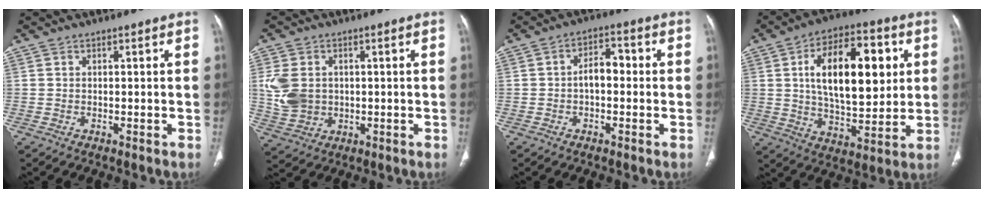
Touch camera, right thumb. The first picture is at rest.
{"total": 8.4, "force": [0.9, 6.5, 5.2], "torque": [-0.099, -0.001, 0.027]}
{"total": 4.9, "force": [-0.5, 3.0, 3.9], "torque": [-0.051, 0.023, -0.015]}
{"total": 20.9, "force": [4.6, 10.4, 17.6], "torque": [-0.246, -0.004, 0.072]}